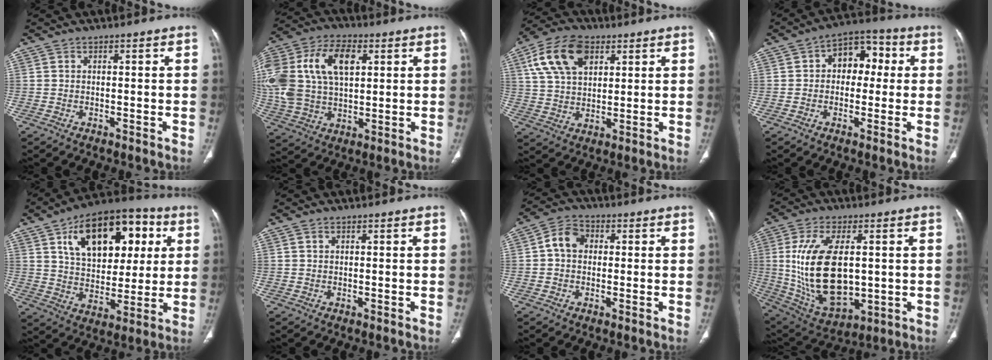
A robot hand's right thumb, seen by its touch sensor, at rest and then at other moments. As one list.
[{"total": 24.3, "force": [6.3, 15.2, 17.9], "torque": [-0.404, 0.028, 0.118]}, {"total": 13.5, "force": [5.6, 8.3, 9.1], "torque": [-0.159, -0.002, 0.104]}, {"total": 9.7, "force": [1.6, 6.8, 6.8], "torque": [-0.057, 0.026, 0.016]}, {"total": 22.3, "force": [8.0, 13.1, 16.2], "torque": [-0.203, -0.006, 0.126]}, {"total": 0.6, "force": [0.4, 0.3, 0.3], "torque": [-0.007, 0.002, 0.007]}, {"total": 5.7, "force": [0.6, 4.4, 3.5], "torque": [-0.054, 0.016, 0.002]}, {"total": 19.7, "force": [1.2, 10.4, 16.7], "torque": [-0.321, -0.015, 0.045]}]